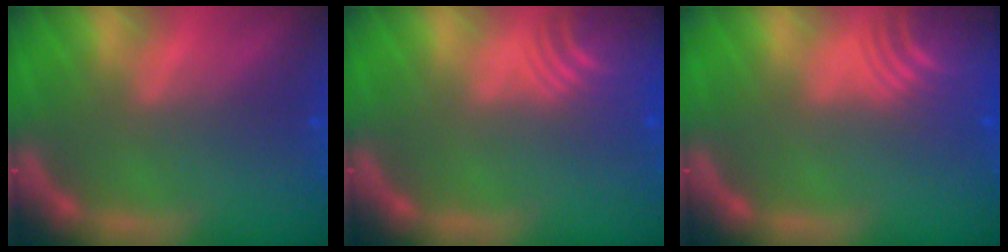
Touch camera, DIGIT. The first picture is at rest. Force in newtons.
{"total": 8.0}
{"total": 9.1}